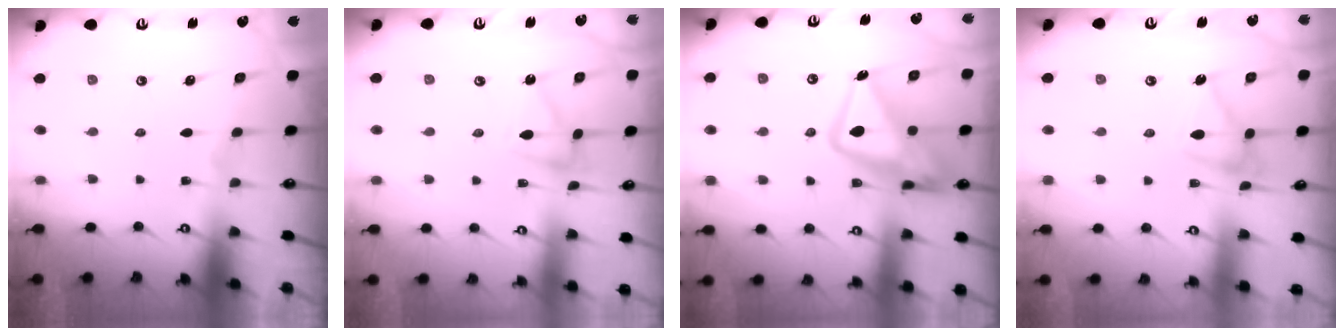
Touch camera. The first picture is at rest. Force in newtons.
{"total": 7.3, "press": 7.2, "slide": 0.4}
{"total": 17.3, "press": 17.2, "slide": 1.9}
{"total": 11.8, "press": 11.8, "slide": 0.3}